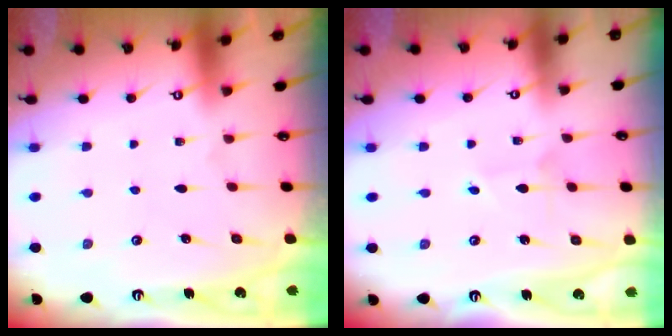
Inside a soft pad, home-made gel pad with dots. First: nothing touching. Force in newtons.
{"total": 2.0, "press": 2.0, "slide": 0.2}